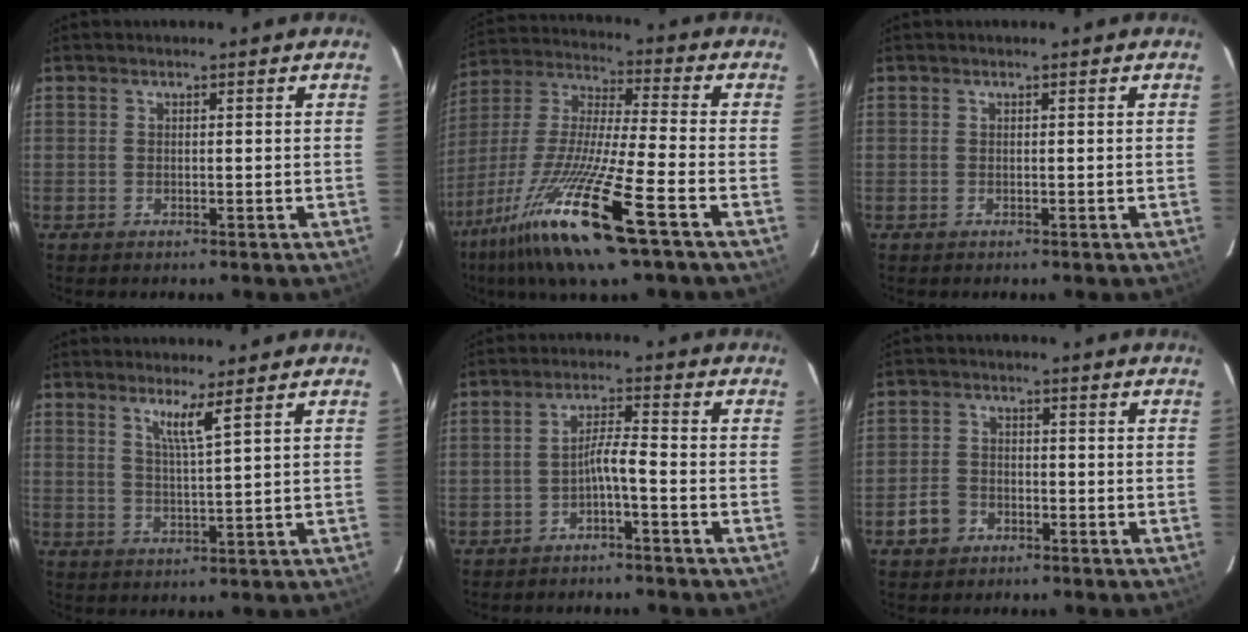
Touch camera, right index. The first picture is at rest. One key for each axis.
{"total": 21.3, "fx": -12.3, "fy": 1.5, "fz": 17.3, "tx": -0.354, "ty": -0.046, "tz": -0.233}
{"total": 0.0}
{"total": 3.8, "fx": 2.4, "fy": -0.8, "fz": 2.9, "tx": -0.055, "ty": -0.011, "tz": 0.042}
{"total": 3.6, "fx": -2.3, "fy": -0.1, "fz": 2.7, "tx": -0.063, "ty": 0.013, "tz": -0.041}
{"total": 4.9, "fx": -2.8, "fy": 3.8, "fz": 1.4, "tx": -0.041, "ty": 0.014, "tz": -0.046}